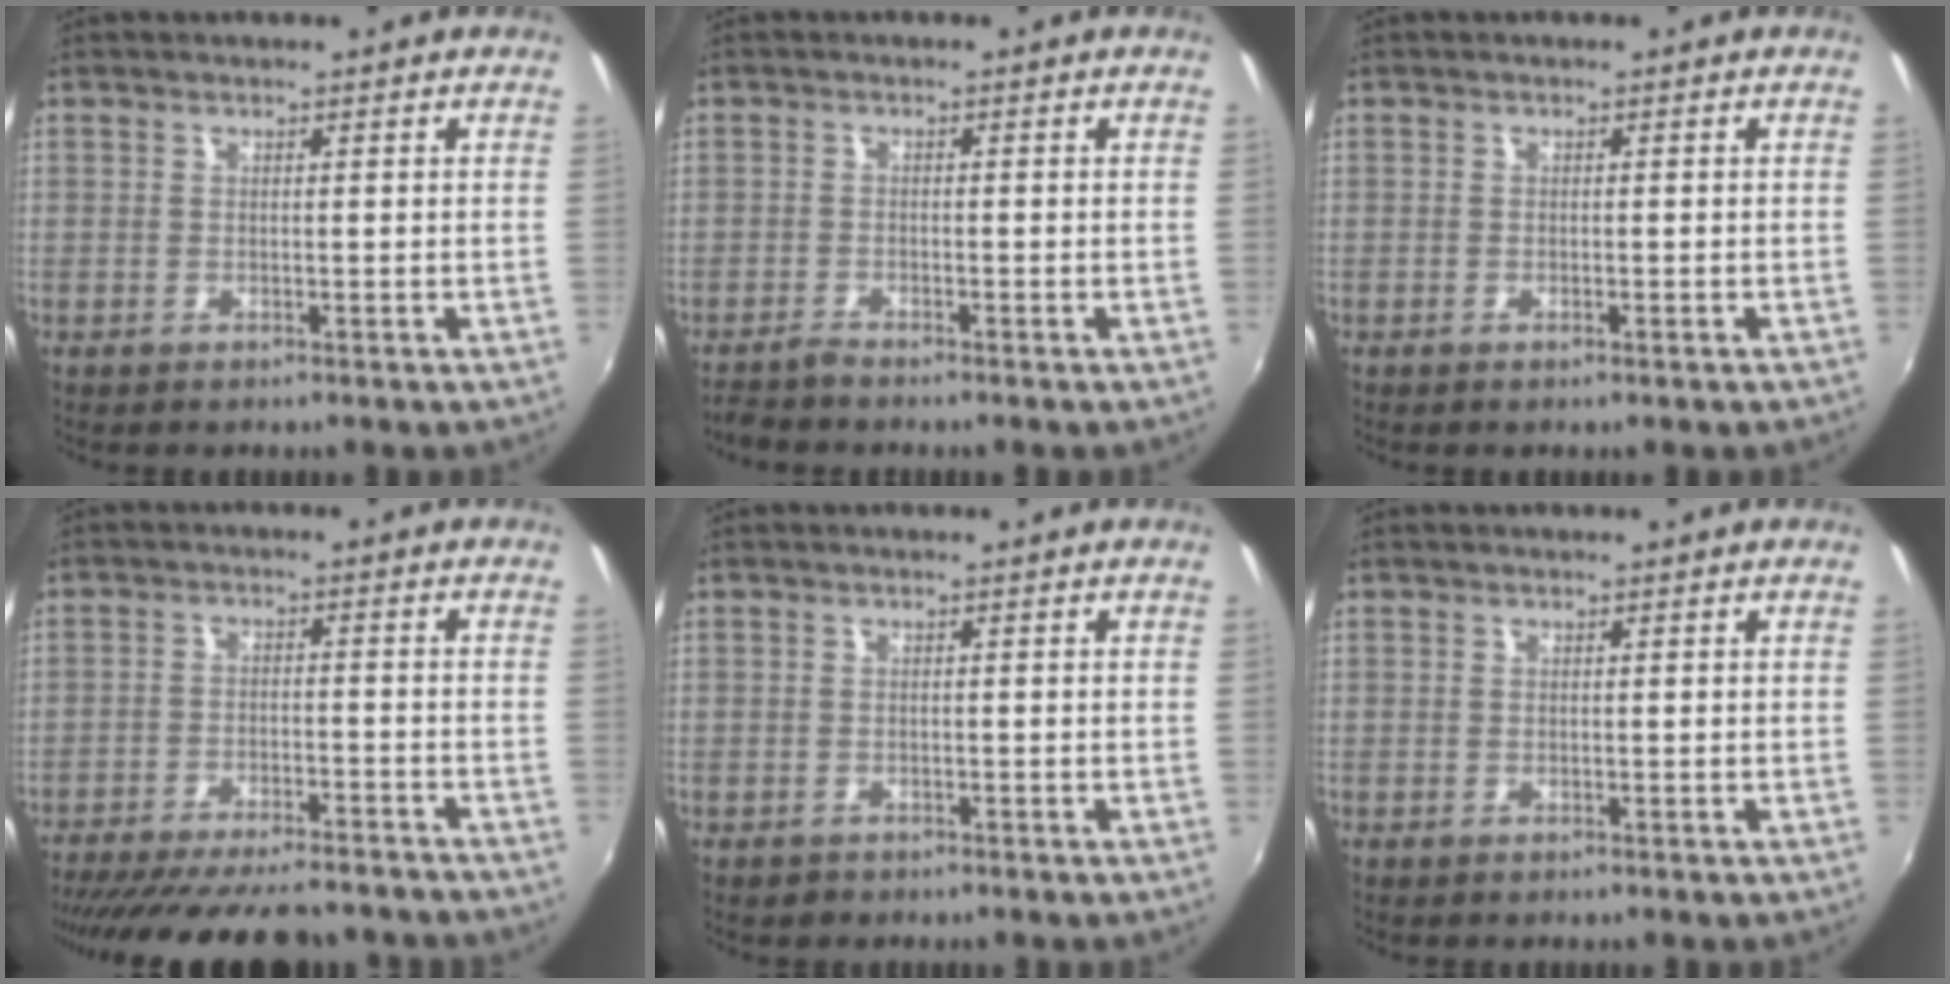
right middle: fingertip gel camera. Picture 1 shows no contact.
{"total": 2.1, "force": [-2.1, -0.1, 0.5], "torque": [-0.019, -0.007, -0.042]}
{"total": 0.8, "force": [-0.6, 0.2, 0.6], "torque": [-0.010, 0.000, -0.010]}
{"total": 20.0, "force": [-17.5, 4.4, 8.7], "torque": [-0.173, -0.021, -0.248]}
{"total": 1.1, "force": [-0.8, 0.8, 0.1], "torque": [-0.004, -0.001, -0.011]}
{"total": 0.0}